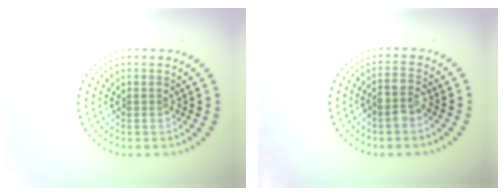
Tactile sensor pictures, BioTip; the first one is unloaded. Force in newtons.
{"total": 2.2, "press": 2.0, "slide": 1.0}